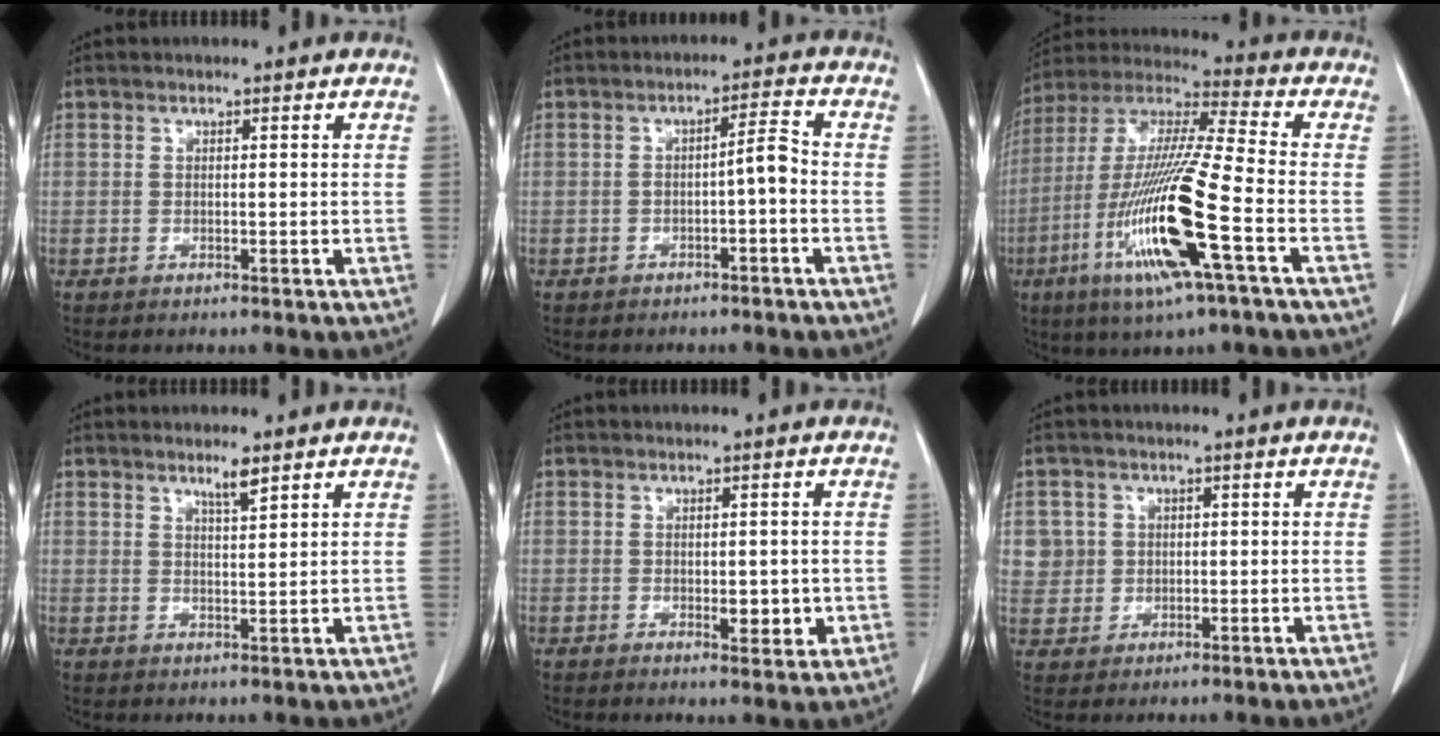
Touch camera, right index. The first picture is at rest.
{"total": 3.5, "force": [-1.3, 0.4, 3.3], "torque": [-0.049, 0.014, -0.019]}
{"total": 19.2, "force": [-6.8, 0.4, 17.9], "torque": [-0.389, -0.028, -0.134]}
{"total": 2.6, "force": [1.9, 0.1, 1.7], "torque": [-0.035, -0.003, 0.035]}
{"total": 3.4, "force": [-0.6, 1.6, 3.0], "torque": [-0.039, -0.002, -0.002]}
{"total": 4.7, "force": [0.9, 4.6, 0.1], "torque": [0.005, 0.009, 0.023]}